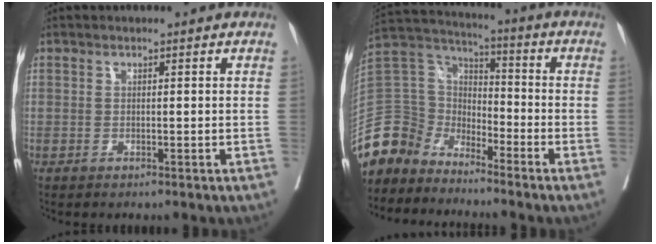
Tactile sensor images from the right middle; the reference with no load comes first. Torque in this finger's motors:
{"motor_torque": [1.18, -0.96, 0.56, 0.09]}